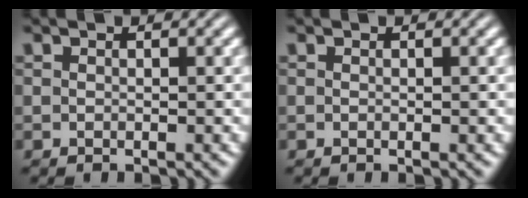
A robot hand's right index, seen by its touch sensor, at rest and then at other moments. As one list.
[{"total": 0.0}]